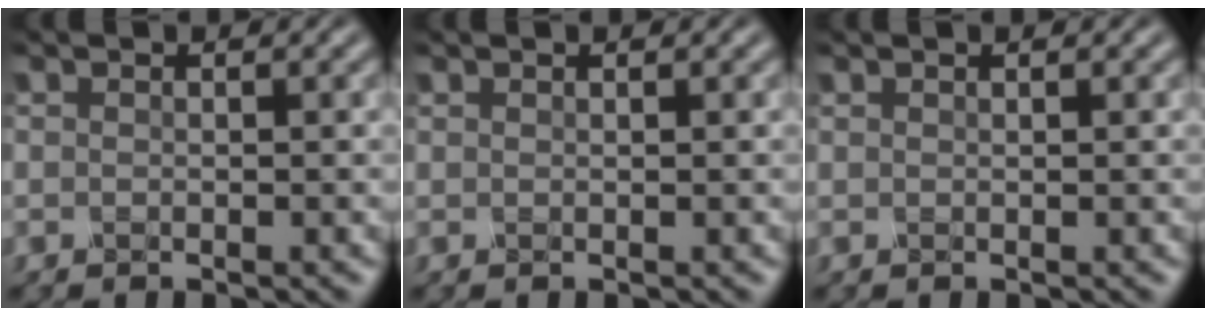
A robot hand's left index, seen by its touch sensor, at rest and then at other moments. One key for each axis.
{"total": 0.0}
{"total": 0.0}